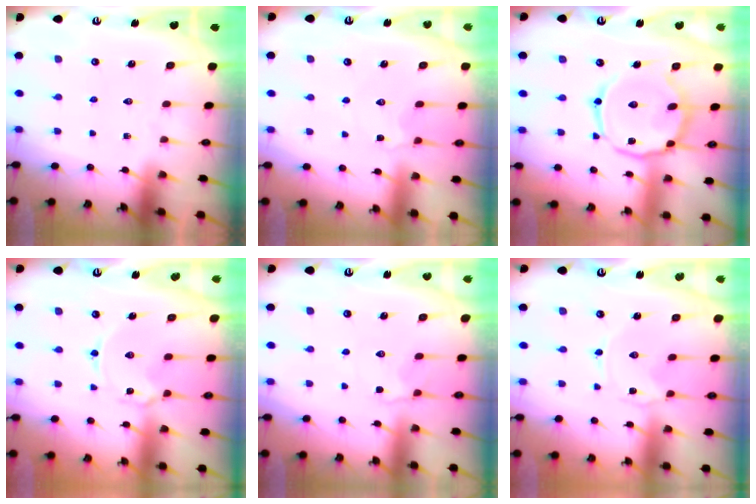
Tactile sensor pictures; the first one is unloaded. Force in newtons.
{"total": 2.7, "press": 2.6, "slide": 0.5}
{"total": 15.3, "press": 15.3, "slide": 1.0}
{"total": 2.3, "press": 2.3, "slide": 0.4}
{"total": 1.9, "press": 1.5, "slide": 1.1}
{"total": 0.0}